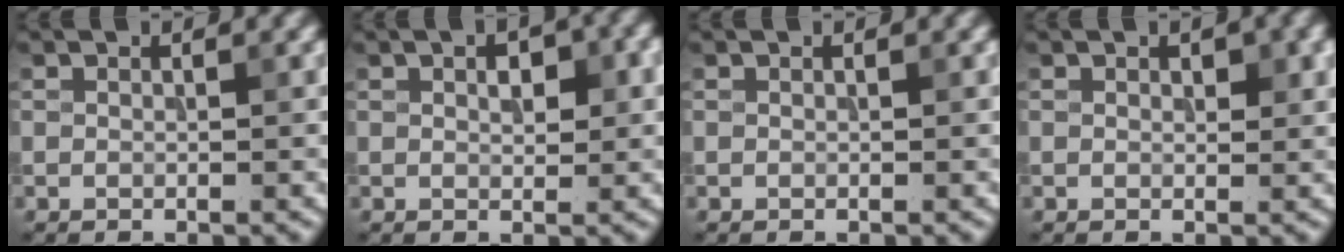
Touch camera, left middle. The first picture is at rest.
{"total": 2.8, "force": [0.7, 1.4, 2.3], "torque": [-0.030, 0.002, 0.013]}
{"total": 0.0}
{"total": 1.5, "force": [0.6, 0.8, 1.2], "torque": [-0.011, -0.003, 0.009]}